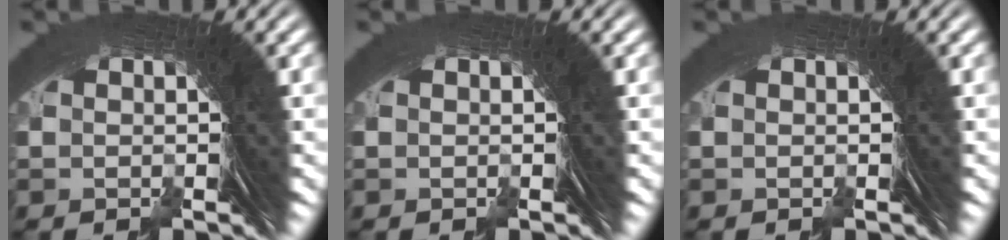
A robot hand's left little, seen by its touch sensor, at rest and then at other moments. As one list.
[{"total": 0.0}, {"total": 0.0}]